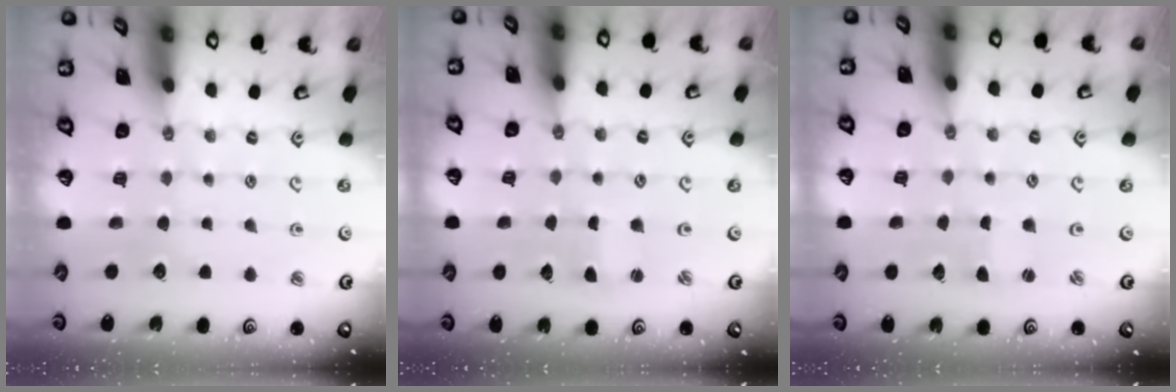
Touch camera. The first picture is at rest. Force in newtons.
{"total": 1.2, "press": 1.2, "slide": 0.0}
{"total": 0.0}